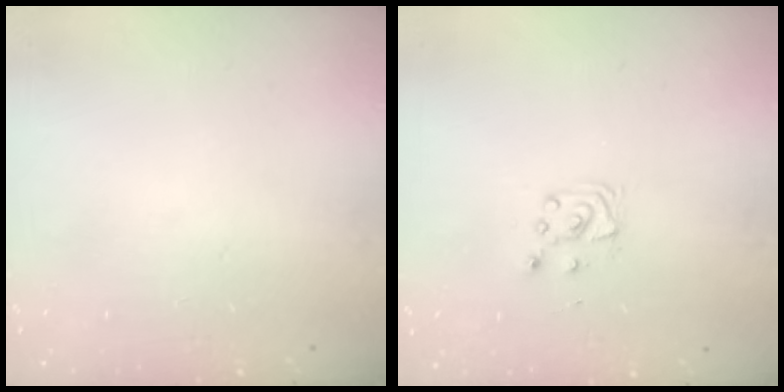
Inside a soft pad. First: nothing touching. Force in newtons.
{"total": 4.9, "press": 4.9, "slide": 0.5}